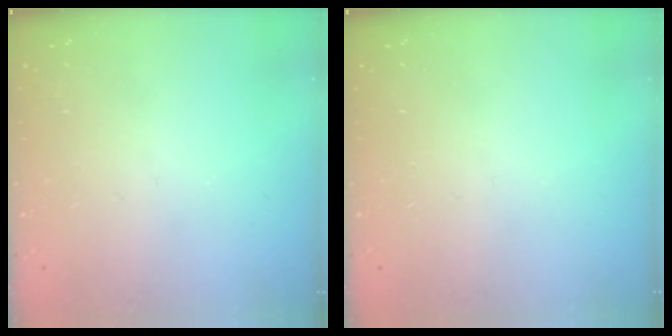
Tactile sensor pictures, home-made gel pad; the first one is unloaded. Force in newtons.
{"total": 0.0}